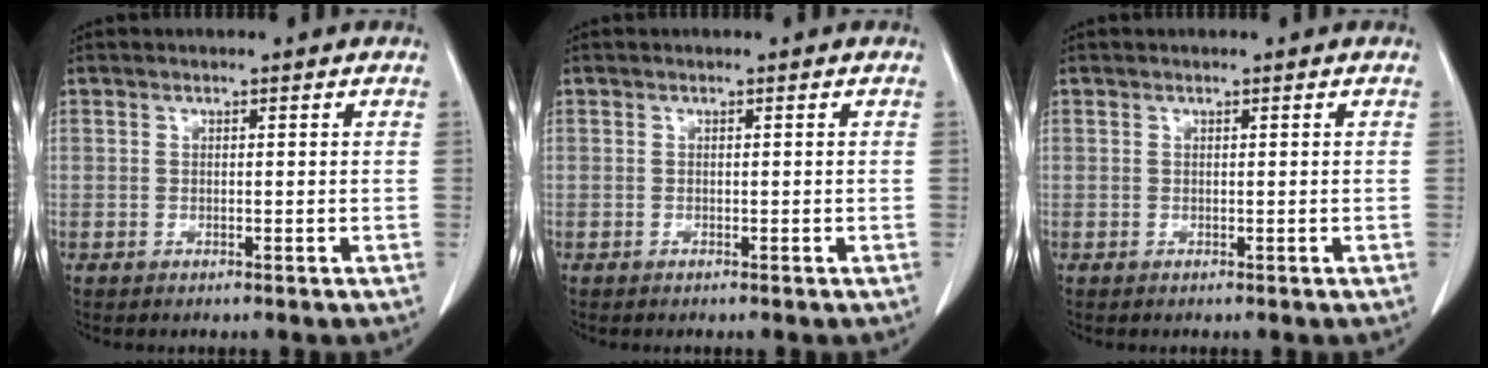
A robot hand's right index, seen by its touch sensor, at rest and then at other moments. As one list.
[{"total": 0.0}, {"total": 0.0}]